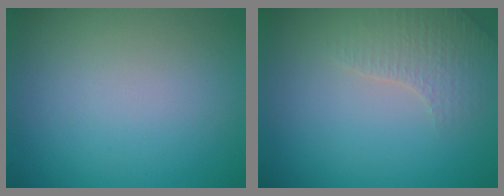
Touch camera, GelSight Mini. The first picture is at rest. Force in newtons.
{"total": 2.6, "press": 2.5, "slide": 0.5}